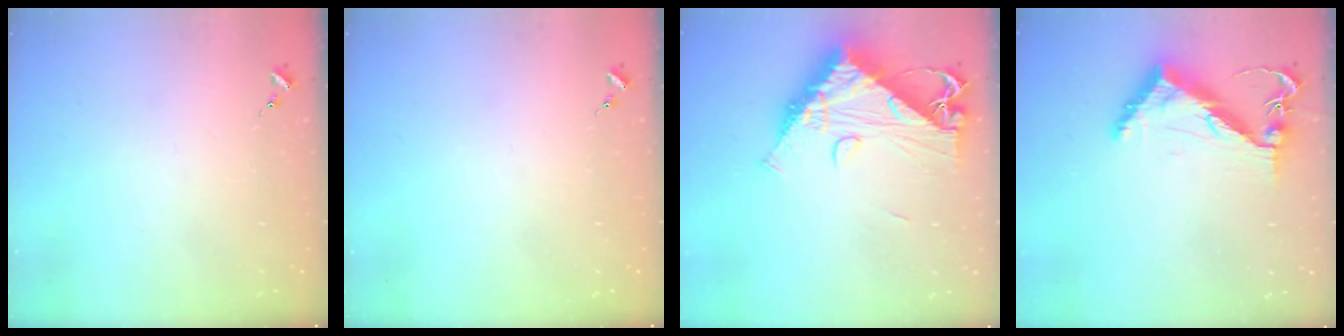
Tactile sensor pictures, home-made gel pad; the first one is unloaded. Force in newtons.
{"total": 0.0}
{"total": 15.5, "press": 15.5, "slide": 1.5}
{"total": 9.7, "press": 9.6, "slide": 1.4}